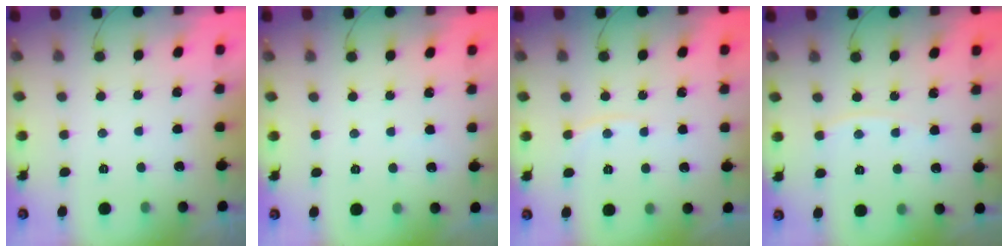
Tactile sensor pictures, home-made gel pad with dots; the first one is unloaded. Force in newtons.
{"total": 1.1, "press": 1.1, "slide": 0.2}
{"total": 4.9, "press": 4.8, "slide": 0.7}
{"total": 4.1, "press": 4.1, "slide": 0.5}